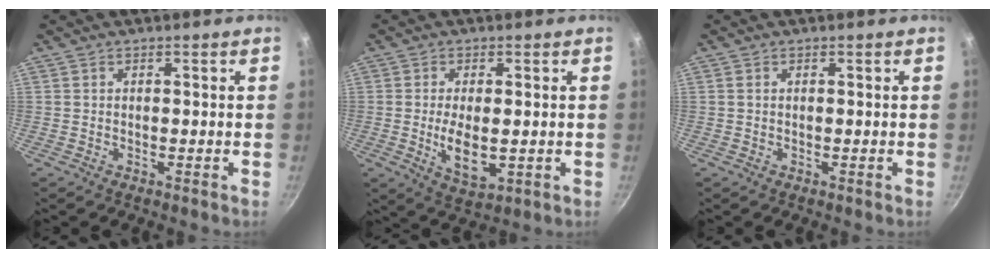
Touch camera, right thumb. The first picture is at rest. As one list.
[{"total": 7.6, "force": [-0.6, 3.5, 6.7], "torque": [-0.119, -0.012, -0.004]}, {"total": 0.5, "force": [0.1, 0.3, 0.4], "torque": [-0.007, 0.001, 0.002]}]